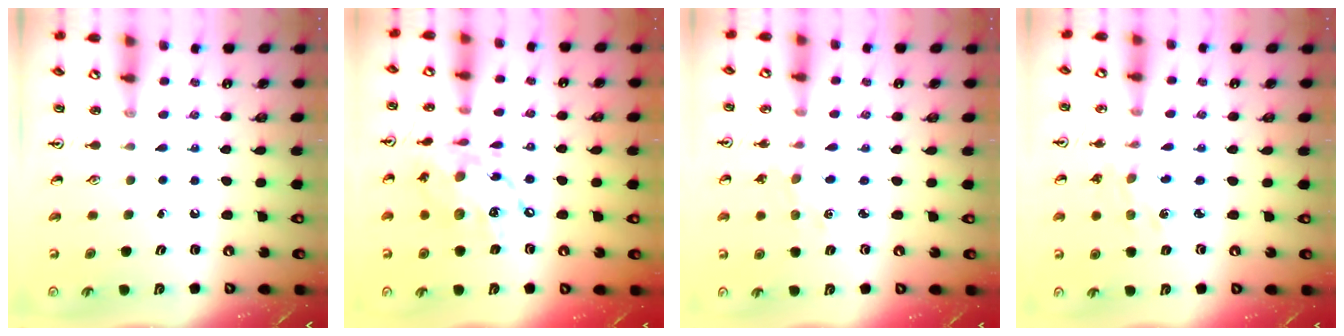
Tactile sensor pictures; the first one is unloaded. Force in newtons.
{"total": 14.6, "press": 14.5, "slide": 1.5}
{"total": 1.1, "press": 1.1, "slide": 0.2}
{"total": 2.0, "press": 2.0, "slide": 0.3}